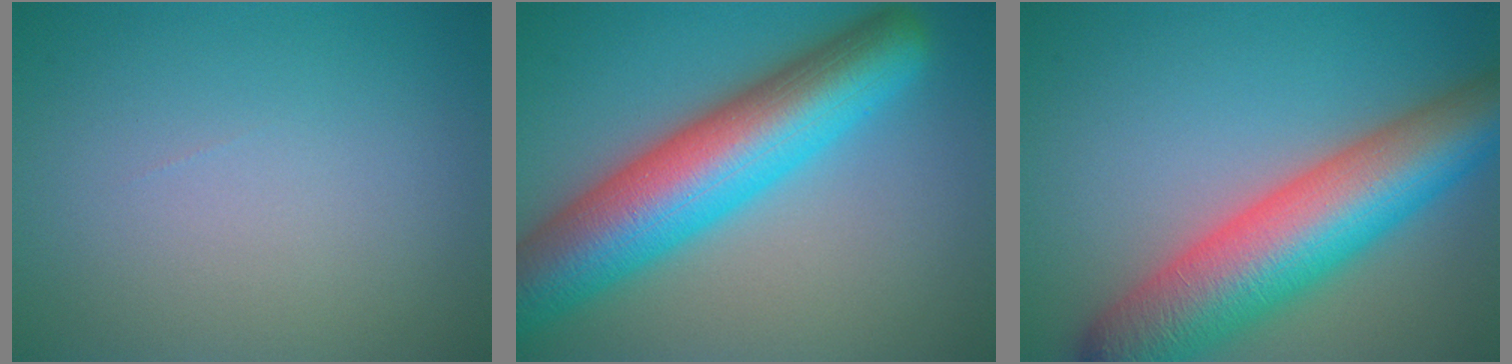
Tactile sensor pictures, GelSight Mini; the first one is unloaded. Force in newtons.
{"total": 11.8, "press": 11.8, "slide": 0.3}
{"total": 11.7, "press": 11.7, "slide": 0.5}